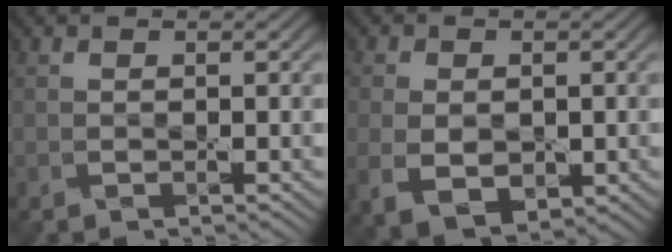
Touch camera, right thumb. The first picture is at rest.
{"total": 6.3, "force": [-1.3, 4.3, 4.4], "torque": [-0.102, -0.024, -0.012]}